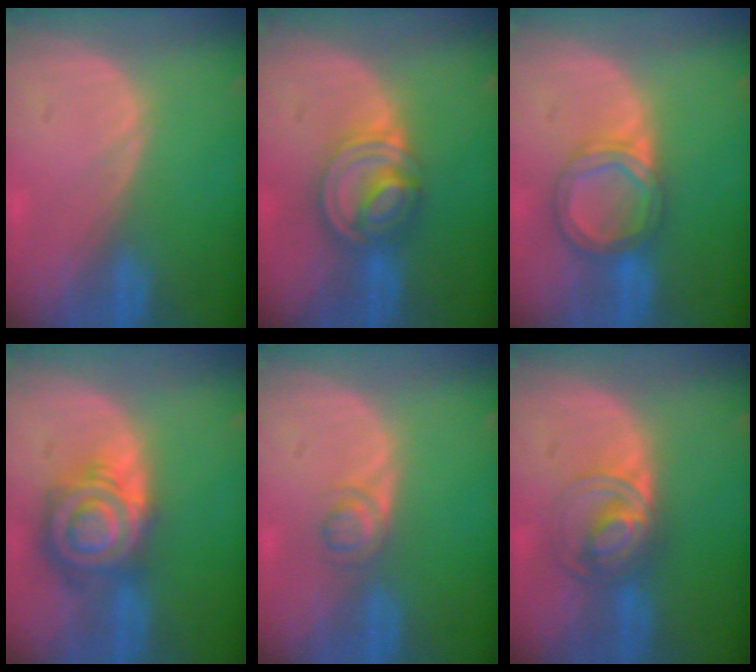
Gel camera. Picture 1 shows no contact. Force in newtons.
{"total": 7.7, "press": 6.7, "slide": 3.8}
{"total": 6.3, "press": 5.8, "slide": 2.3}
{"total": 8.9, "press": 8.9, "slide": 0.6}
{"total": 2.7, "press": 2.7, "slide": 0.2}
{"total": 6.8, "press": 5.9, "slide": 3.3}